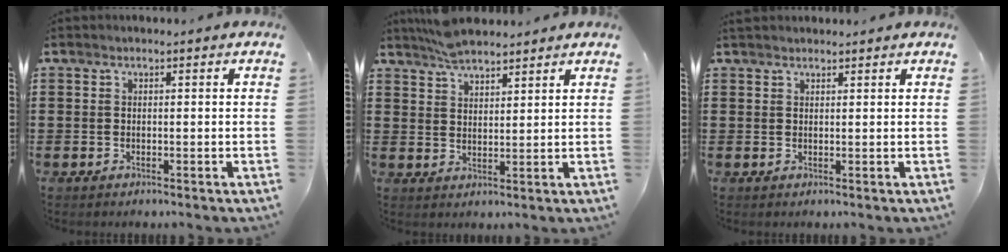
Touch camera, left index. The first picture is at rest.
{"total": 4.2, "force": [4.0, 0.9, 1.0], "torque": [-0.029, -0.008, 0.076]}
{"total": 1.1, "force": [1.0, 0.3, 0.1], "torque": [-0.004, 0.001, 0.020]}